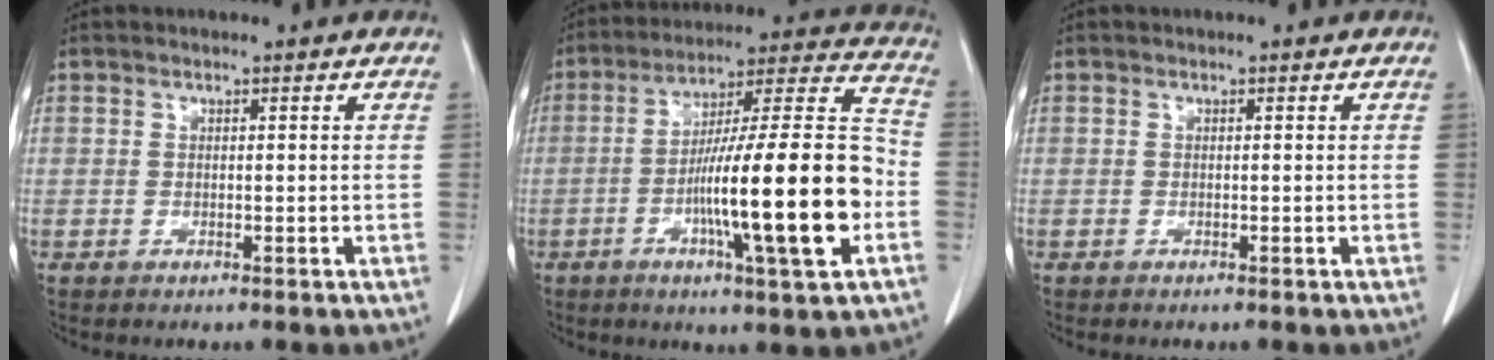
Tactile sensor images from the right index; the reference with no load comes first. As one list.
[{"total": 21.3, "force": [-5.5, 1.1, 20.5], "torque": [-0.312, 0.004, -0.086]}, {"total": 0.0}]